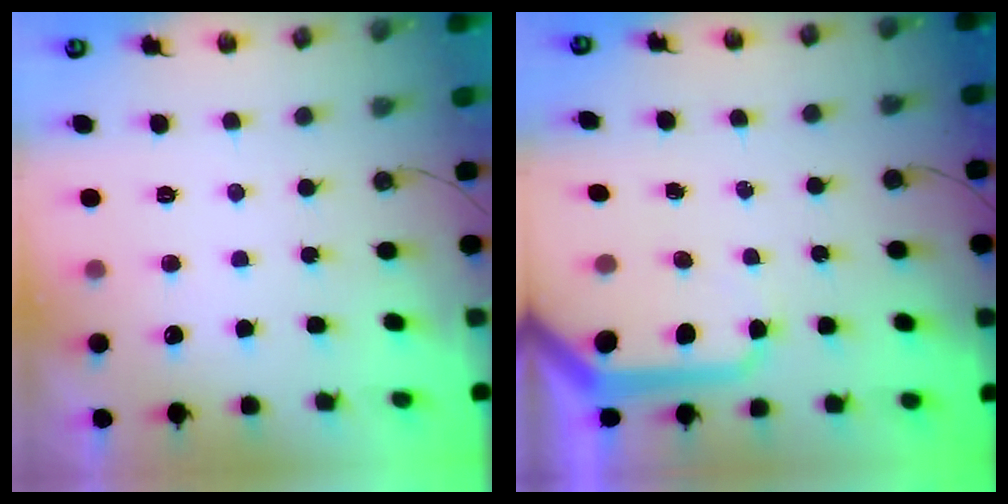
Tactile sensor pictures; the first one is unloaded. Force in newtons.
{"total": 9.9, "press": 9.8, "slide": 1.1}